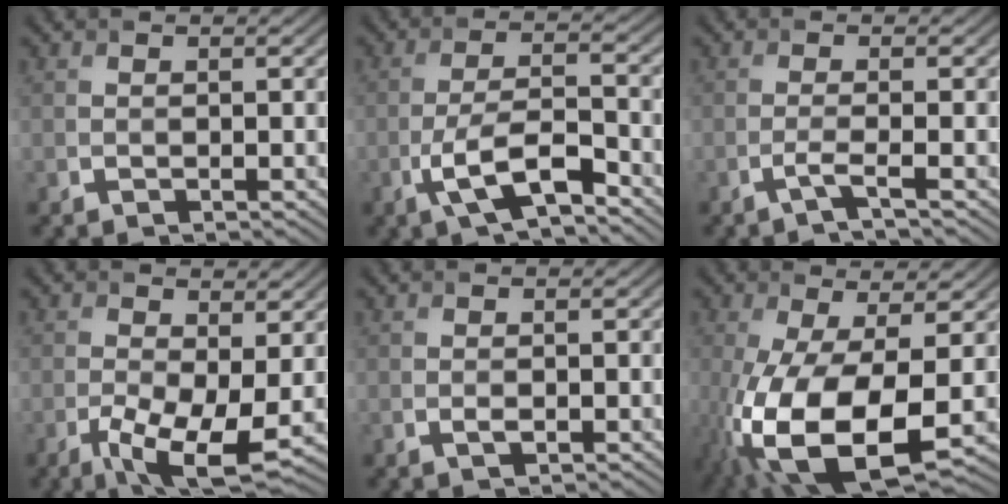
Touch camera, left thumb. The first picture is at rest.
{"total": 7.0, "force": [-3.9, 2.1, 5.5], "torque": [-0.111, 0.003, -0.077]}
{"total": 2.1, "force": [-1.1, 0.1, 1.8], "torque": [-0.029, 0.006, -0.037]}
{"total": 8.0, "force": [-2.9, 3.0, 6.8], "torque": [-0.141, -0.019, -0.048]}
{"total": 0.9, "force": [-0.3, 0.3, 0.8], "torque": [-0.017, -0.003, -0.005]}
{"total": 14.2, "force": [-3.9, 6.2, 12.2], "torque": [-0.280, -0.045, -0.056]}